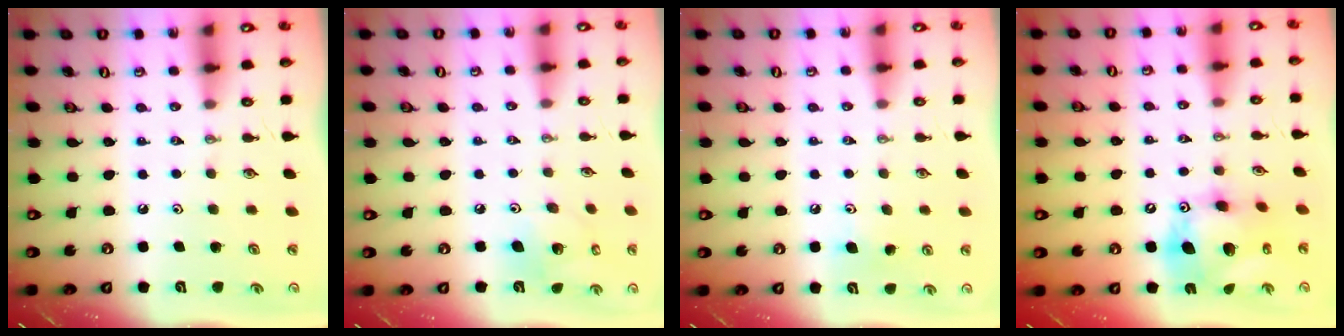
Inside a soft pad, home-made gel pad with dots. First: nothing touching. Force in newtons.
{"total": 8.2, "press": 7.8, "slide": 2.5}
{"total": 5.8, "press": 5.6, "slide": 1.5}
{"total": 15.6, "press": 15.5, "slide": 1.6}